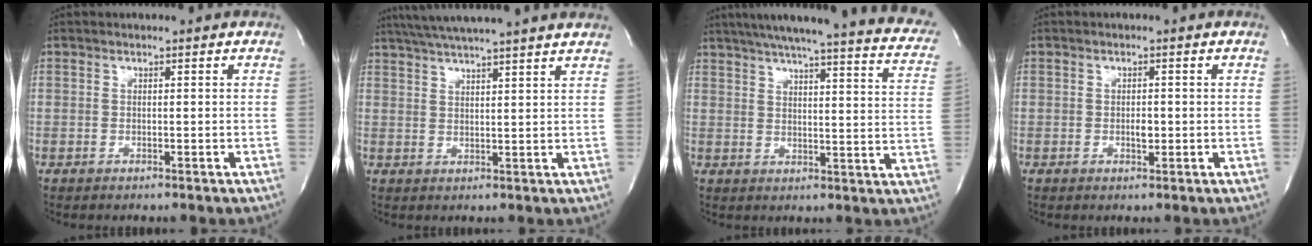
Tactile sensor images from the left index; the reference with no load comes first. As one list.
[{"total": 15.1, "force": [13.2, -0.4, 7.4], "torque": [-0.133, 0.031, 0.181]}, {"total": 28.1, "force": [23.8, 2.8, 14.7], "torque": [-0.199, -0.029, 0.277]}, {"total": 1.5, "force": [-0.2, 0.8, 1.3], "torque": [-0.023, 0.001, -0.002]}]